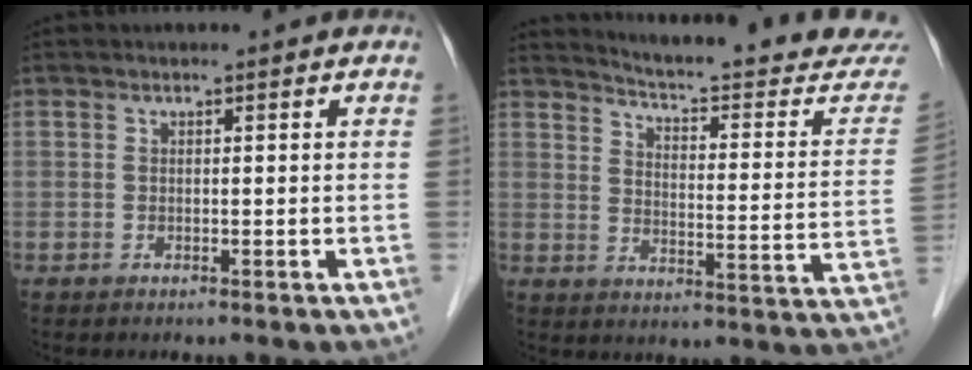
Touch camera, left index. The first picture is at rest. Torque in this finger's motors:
{"motor_torque": [0.52, -0.82, 0.18, 0.04]}